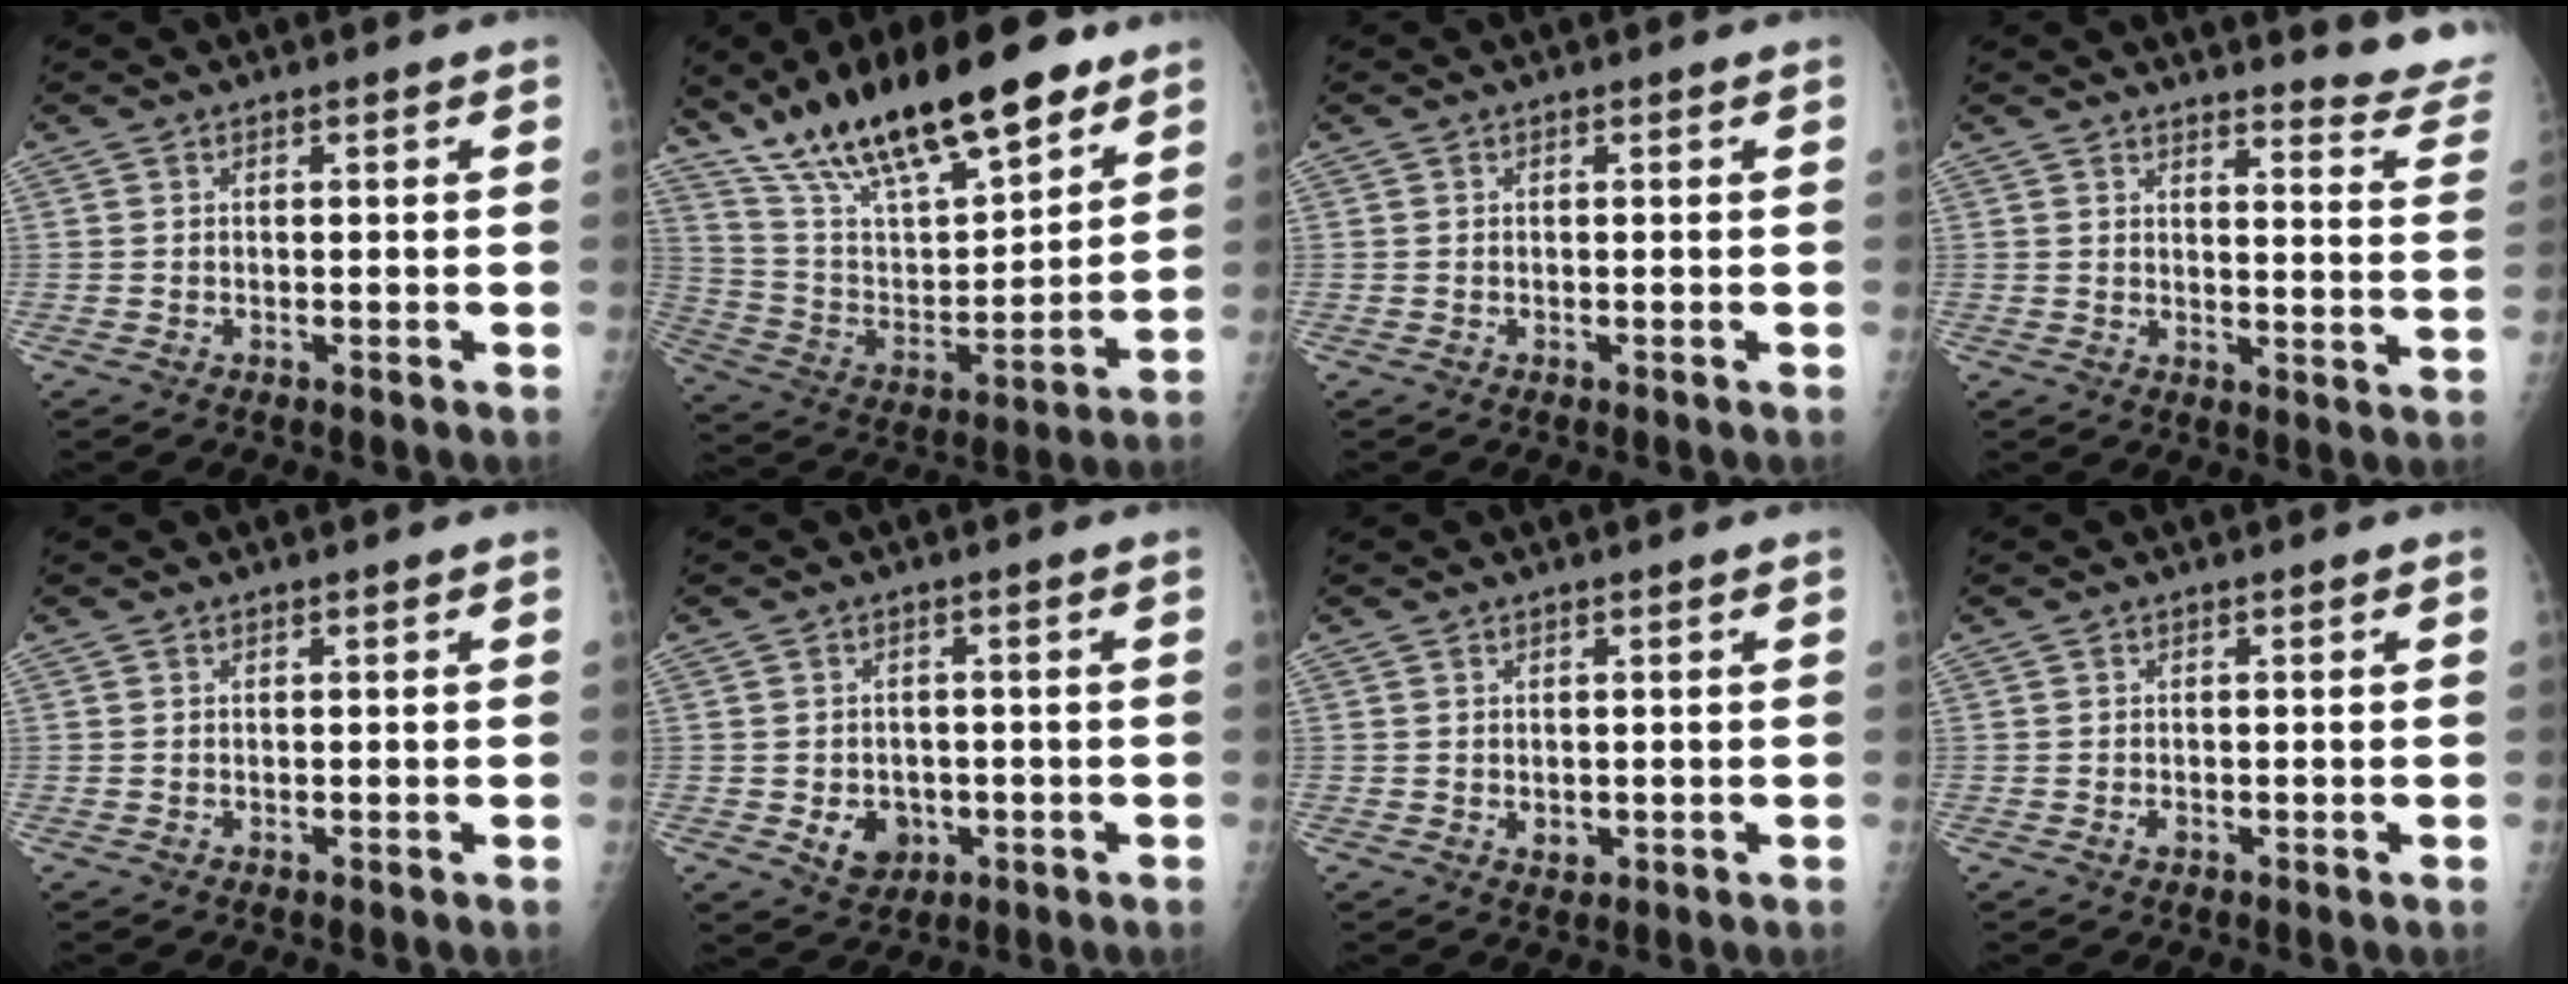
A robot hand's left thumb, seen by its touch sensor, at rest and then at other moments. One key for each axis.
{"total": 25.9, "fx": 18.0, "fy": 8.3, "fz": 16.7, "tx": -0.251, "ty": -0.050, "tz": 0.315}
{"total": 0.0}
{"total": 12.8, "fx": 12.5, "fy": 0.6, "fz": 3.1, "tx": -0.015, "ty": -0.142, "tz": 0.122}
{"total": 0.0}
{"total": 4.9, "fx": -1.1, "fy": 4.0, "fz": 2.5, "tx": -0.019, "ty": 0.003, "tz": -0.003}
{"total": 1.6, "fx": 0.3, "fy": 1.0, "fz": 1.2, "tx": -0.015, "ty": -0.005, "tz": 0.010}
{"total": 0.9, "fx": 0.0, "fy": 0.4, "fz": 0.8, "tx": -0.013, "ty": 0.006, "tz": 0.003}